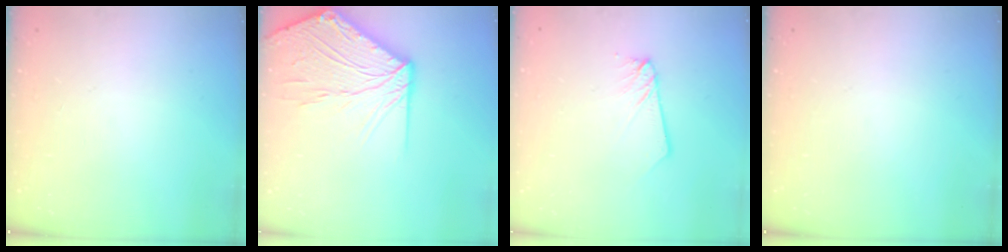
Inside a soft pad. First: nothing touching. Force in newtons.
{"total": 17.4, "press": 17.3, "slide": 2.2}
{"total": 2.6, "press": 2.6, "slide": 0.2}
{"total": 0.0}